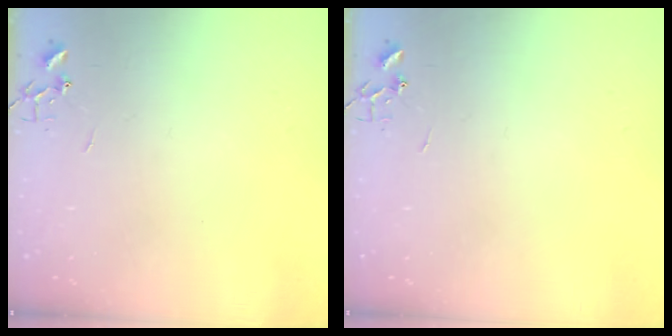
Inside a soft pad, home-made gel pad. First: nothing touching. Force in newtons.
{"total": 0.0}